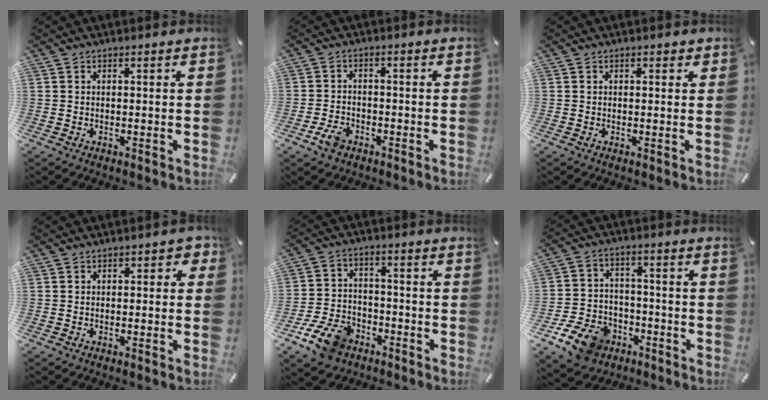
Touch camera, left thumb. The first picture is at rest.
{"total": 4.6, "force": [-2.7, 2.9, 2.2], "torque": [-0.053, 0.011, -0.053]}
{"total": 0.6, "force": [0.1, 0.5, 0.4], "torque": [-0.008, 0.004, 0.001]}
{"total": 2.0, "force": [-0.7, 1.2, 1.4], "torque": [-0.017, 0.005, -0.016]}
{"total": 11.1, "force": [-6.4, 7.5, 5.2], "torque": [-0.096, 0.043, -0.114]}
{"total": 11.6, "force": [-7.1, 8.0, 4.5], "torque": [-0.075, 0.058, -0.126]}